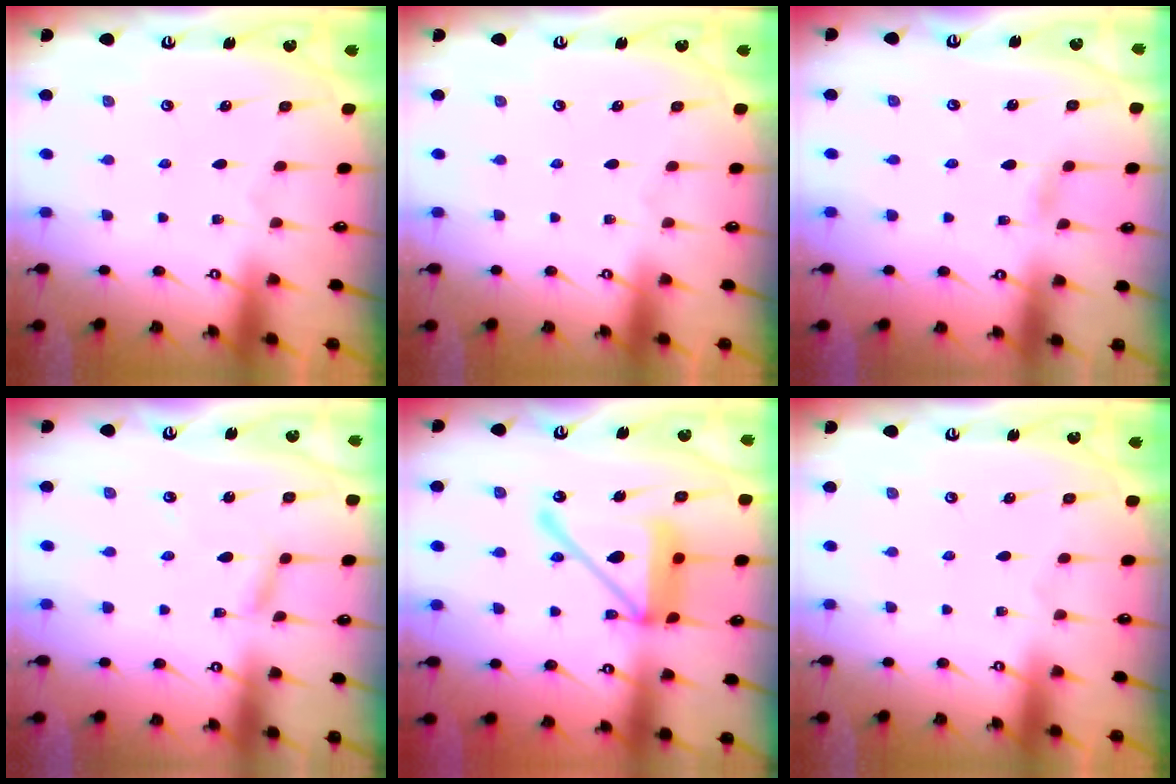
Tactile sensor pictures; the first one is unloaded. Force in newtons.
{"total": 0.0}
{"total": 2.4, "press": 2.3, "slide": 0.3}
{"total": 2.3, "press": 2.3, "slide": 0.1}
{"total": 16.8, "press": 16.7, "slide": 2.0}
{"total": 0.0}